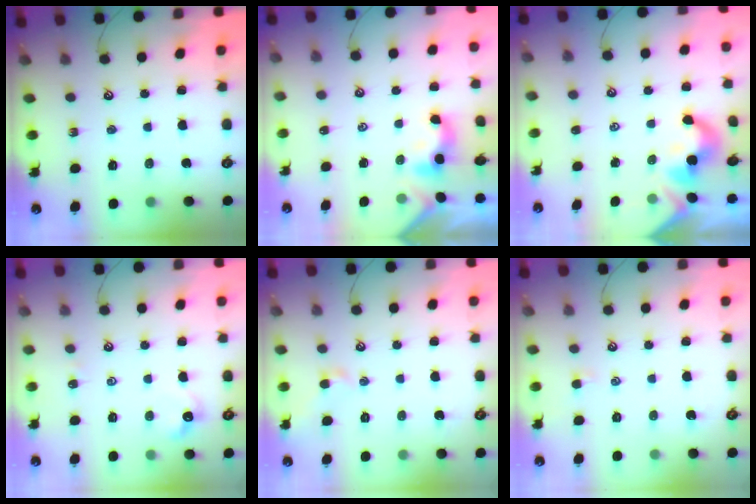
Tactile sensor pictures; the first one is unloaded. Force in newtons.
{"total": 1.1, "press": 1.1, "slide": 0.2}
{"total": 2.2, "press": 2.2, "slide": 0.4}
{"total": 2.7, "press": 2.7, "slide": 0.5}
{"total": 2.7, "press": 2.6, "slide": 0.7}
{"total": 1.8, "press": 1.7, "slide": 0.3}